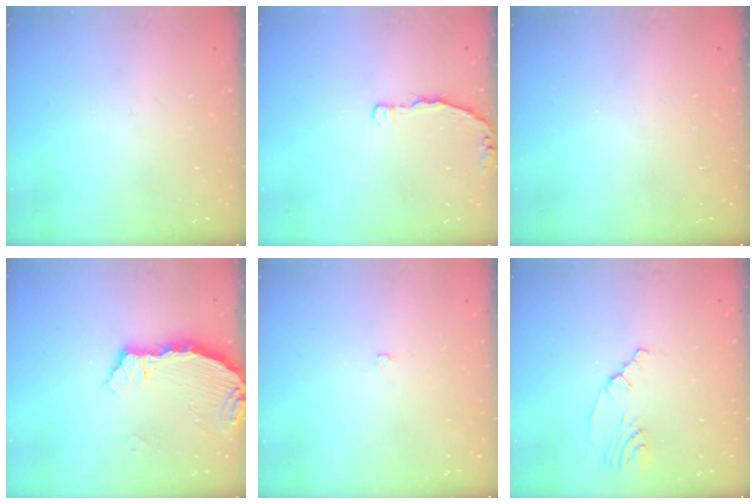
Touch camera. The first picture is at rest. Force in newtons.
{"total": 3.7, "press": 3.7, "slide": 0.5}
{"total": 0.0}
{"total": 4.2, "press": 4.2, "slide": 0.3}
{"total": 4.0, "press": 3.9, "slide": 0.9}
{"total": 2.2, "press": 1.9, "slide": 1.0}